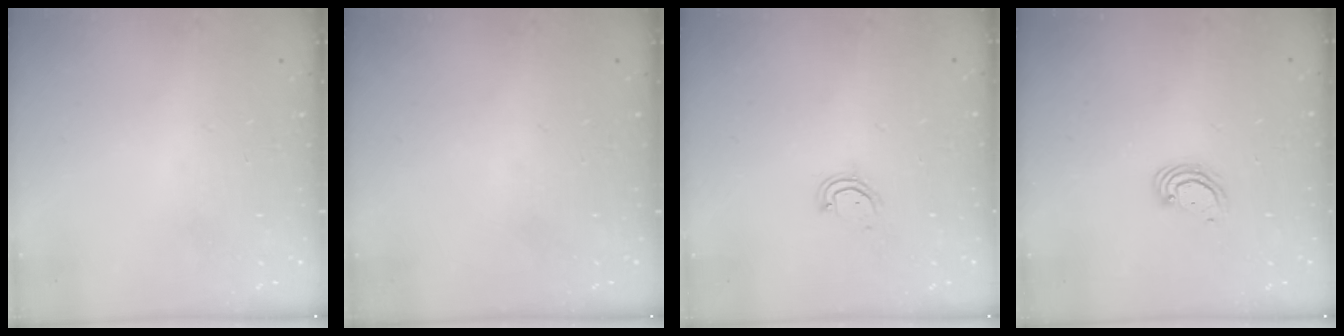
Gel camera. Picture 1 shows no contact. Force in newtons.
{"total": 0.0}
{"total": 3.6, "press": 3.6, "slide": 0.2}
{"total": 4.4, "press": 4.4, "slide": 0.5}